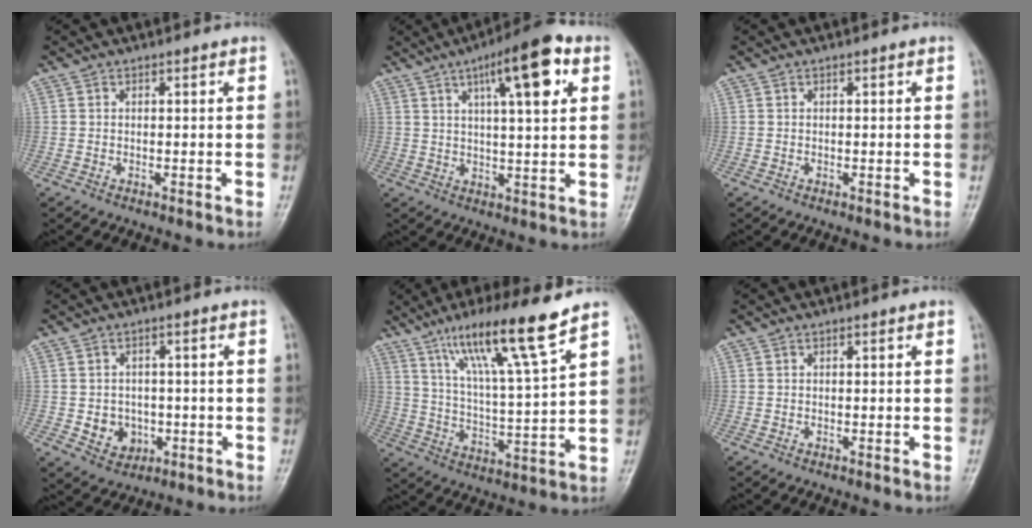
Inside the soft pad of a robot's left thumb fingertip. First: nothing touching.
{"total": 13.3, "force": [5.6, 3.5, 11.6], "torque": [-0.162, -0.003, 0.081]}
{"total": 0.0}
{"total": 5.5, "force": [-1.2, 4.7, 2.5], "torque": [-0.013, 0.008, -0.009]}
{"total": 15.1, "force": [10.2, 0.5, 11.2], "torque": [-0.193, -0.051, 0.181]}
{"total": 0.0}